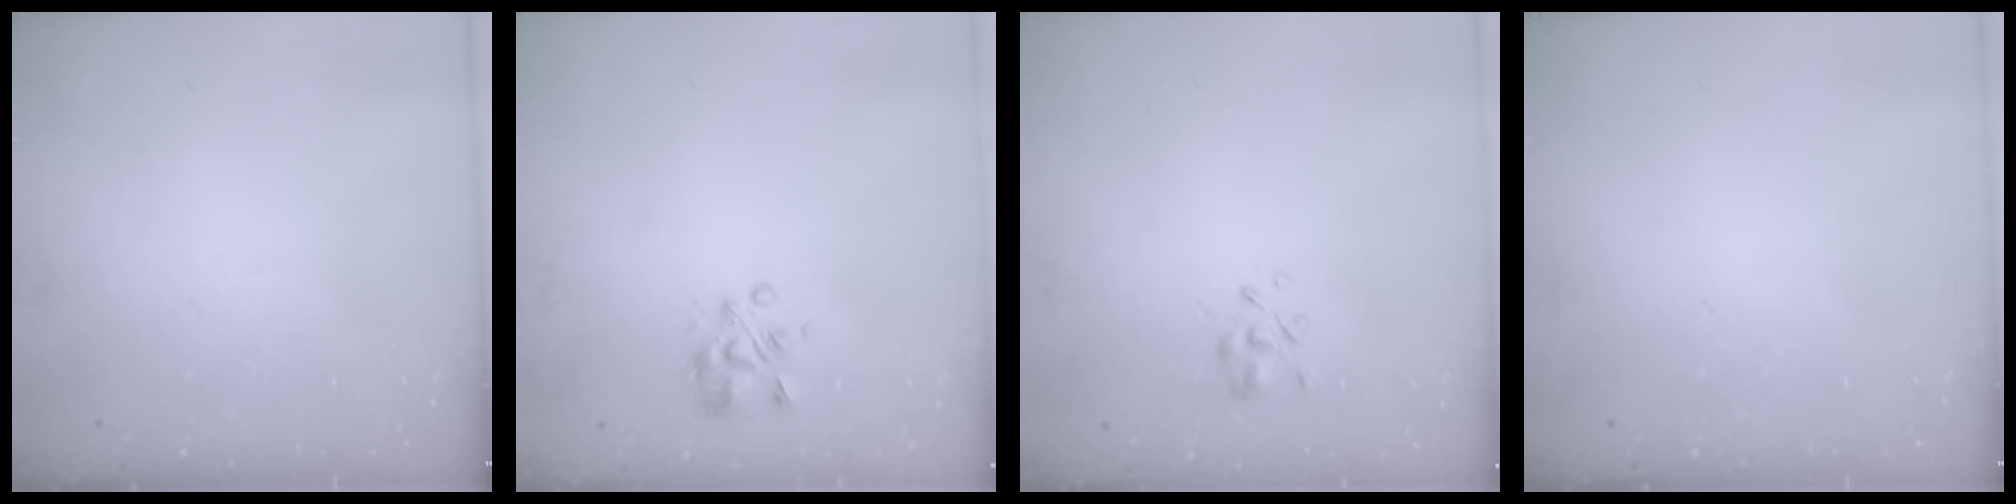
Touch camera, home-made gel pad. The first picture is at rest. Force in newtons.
{"total": 4.4, "press": 4.4, "slide": 0.6}
{"total": 2.8, "press": 2.6, "slide": 1.0}
{"total": 0.0}